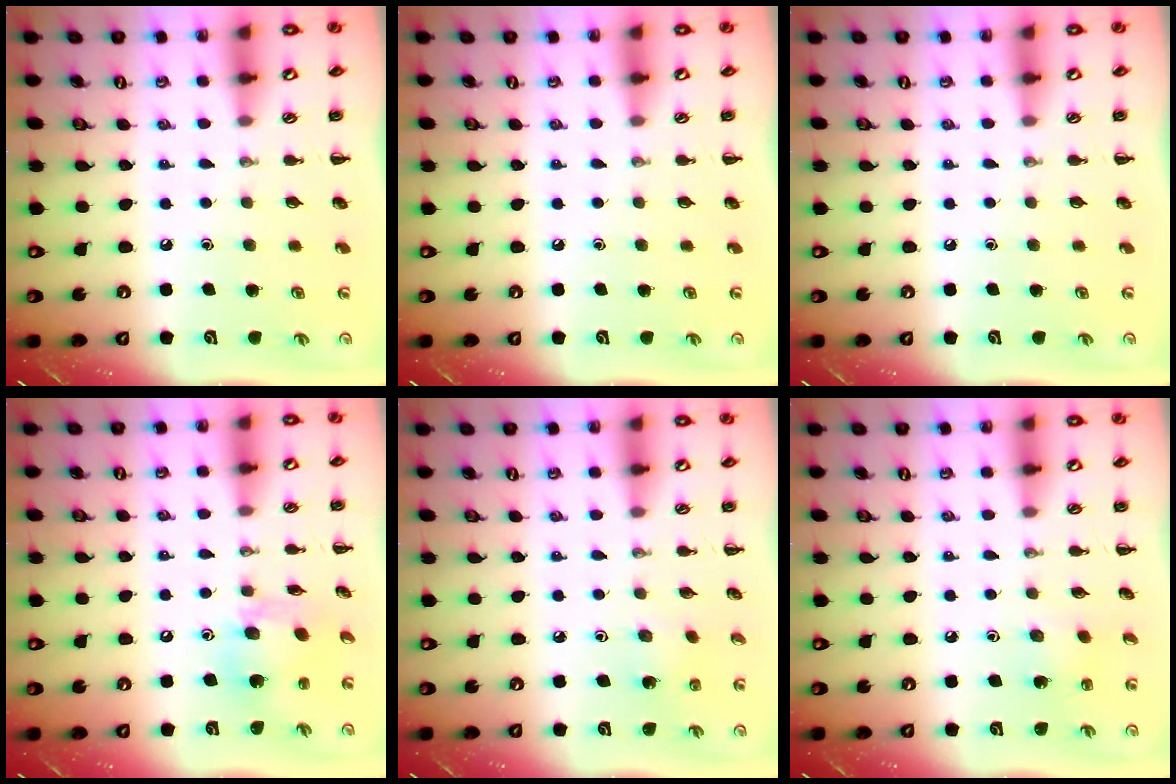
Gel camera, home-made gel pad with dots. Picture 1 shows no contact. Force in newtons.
{"total": 0.0}
{"total": 0.0}
{"total": 9.8, "press": 9.6, "slide": 1.7}
{"total": 1.5, "press": 1.4, "slide": 0.5}
{"total": 1.9, "press": 1.8, "slide": 0.7}